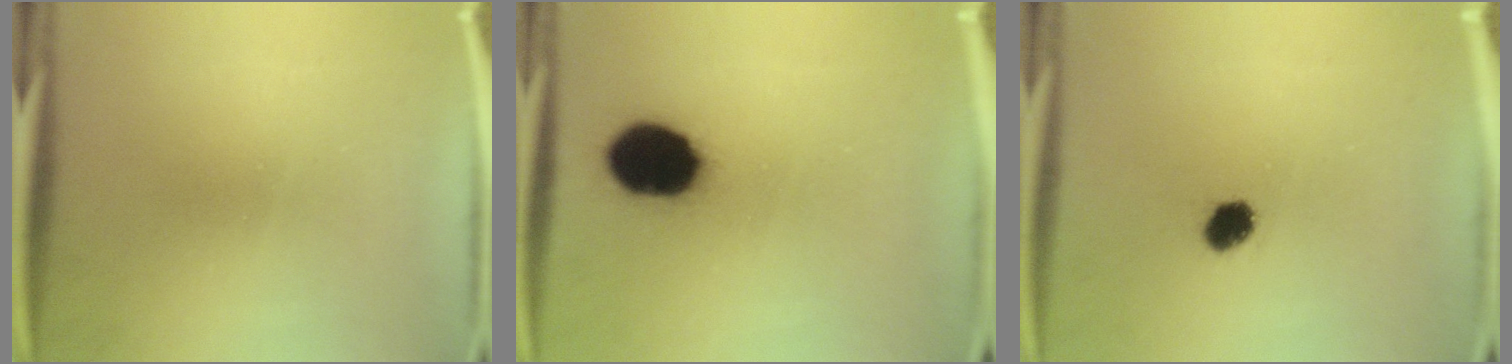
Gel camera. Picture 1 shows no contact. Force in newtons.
{"total": 14.2}
{"total": 2.6}